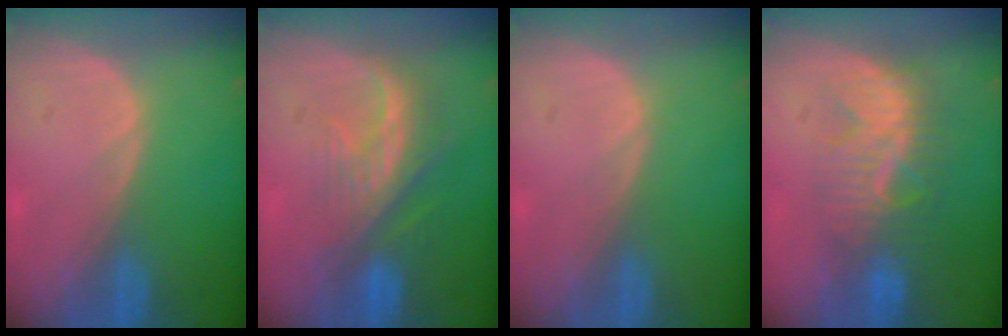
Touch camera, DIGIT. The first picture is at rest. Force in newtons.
{"total": 8.1, "press": 7.3, "slide": 3.5}
{"total": 0.0}
{"total": 8.3, "press": 8.0, "slide": 2.2}